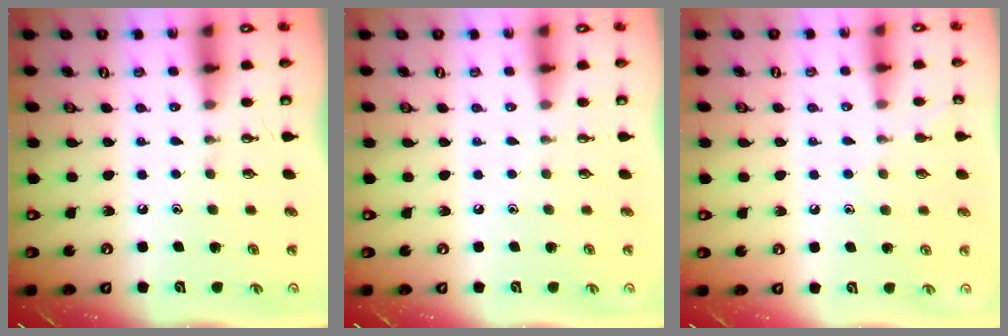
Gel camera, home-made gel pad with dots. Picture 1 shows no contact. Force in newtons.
{"total": 0.0}
{"total": 5.9, "press": 5.9, "slide": 0.4}